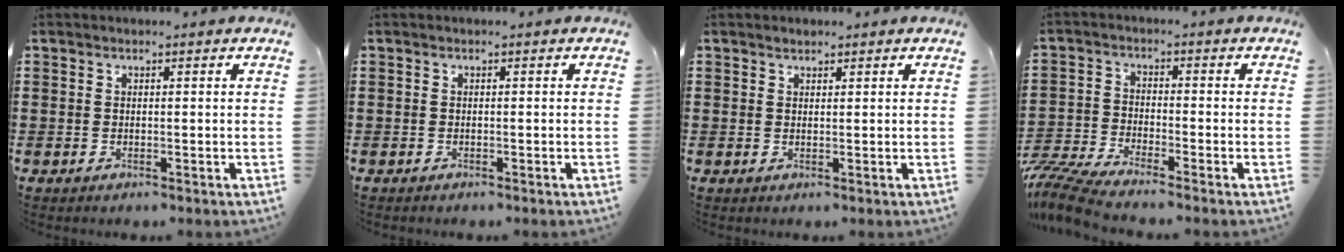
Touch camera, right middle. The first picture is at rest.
{"total": 0.5, "force": [-0.4, 0.2, -0.1], "torque": [0.001, 0.002, -0.010]}
{"total": 0.9, "force": [0.8, 0.4, 0.0], "torque": [-0.003, 0.001, 0.016]}
{"total": 6.5, "force": [-5.9, 0.7, 2.5], "torque": [-0.079, -0.015, -0.123]}